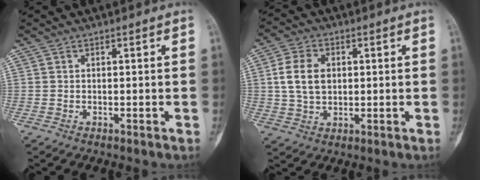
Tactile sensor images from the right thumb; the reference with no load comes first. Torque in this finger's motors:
{"motor_torque": [1.11, 1.37, 0.53, -0.49, 0.27]}